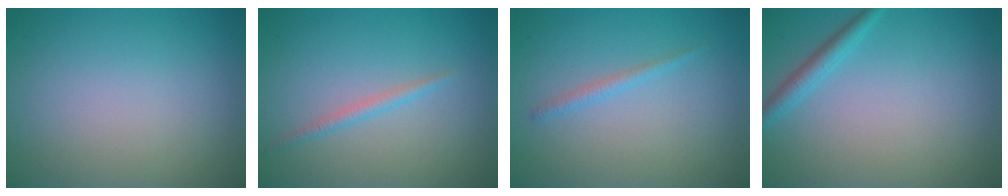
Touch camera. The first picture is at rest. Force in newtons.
{"total": 1.1, "press": 1.1, "slide": 0.0}
{"total": 1.0, "press": 1.0, "slide": 0.1}
{"total": 1.8, "press": 1.8, "slide": 0.0}